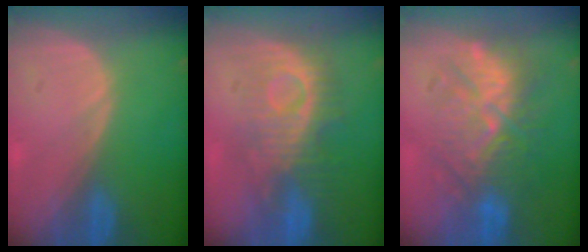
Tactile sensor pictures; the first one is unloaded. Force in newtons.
{"total": 8.8, "press": 8.7, "slide": 1.1}
{"total": 9.6, "press": 9.5, "slide": 1.5}